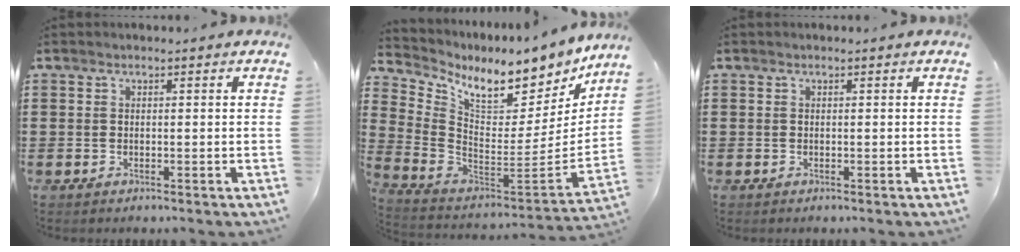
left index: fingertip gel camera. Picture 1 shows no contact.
{"total": 7.9, "force": [7.2, 1.9, 2.8], "torque": [-0.081, -0.074, 0.121]}
{"total": 0.0}